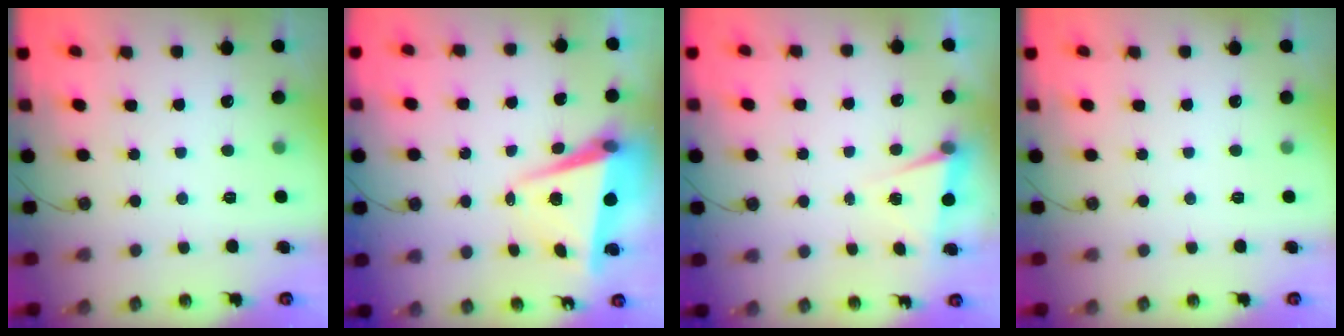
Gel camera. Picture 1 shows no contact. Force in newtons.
{"total": 7.3, "press": 7.1, "slide": 1.3}
{"total": 3.5, "press": 1.8, "slide": 3.0}
{"total": 0.0}